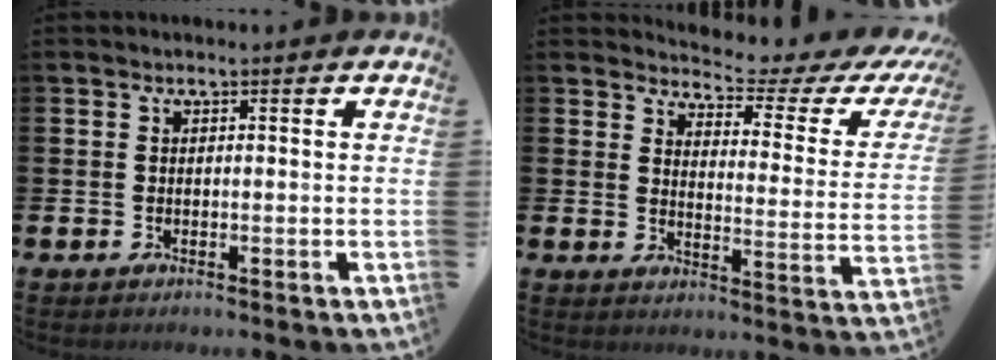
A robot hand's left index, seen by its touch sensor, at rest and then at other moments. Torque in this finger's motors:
{"motor_torque": [0.30, -0.42, 0.21, -0.01]}